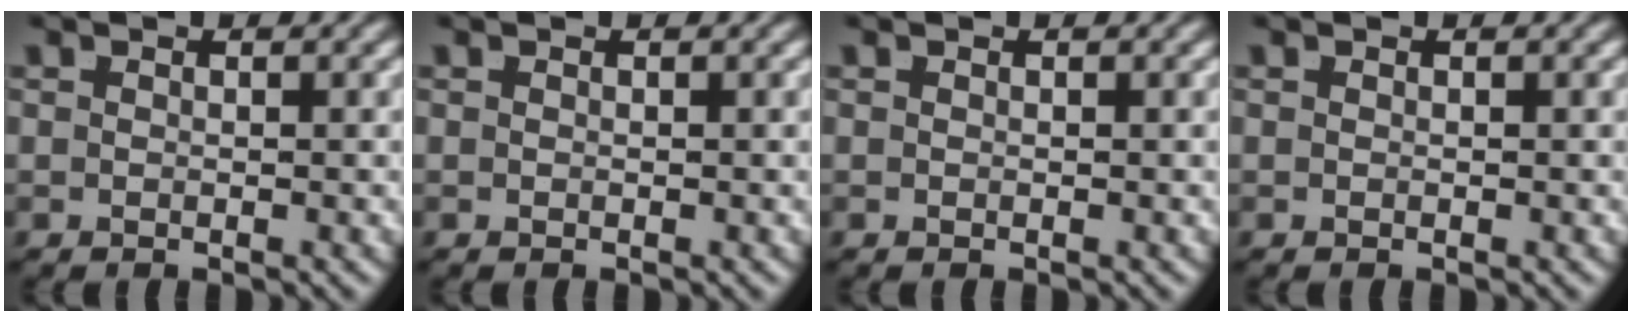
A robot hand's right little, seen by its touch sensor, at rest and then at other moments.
{"total": 0.0}
{"total": 0.0}
{"total": 0.0}